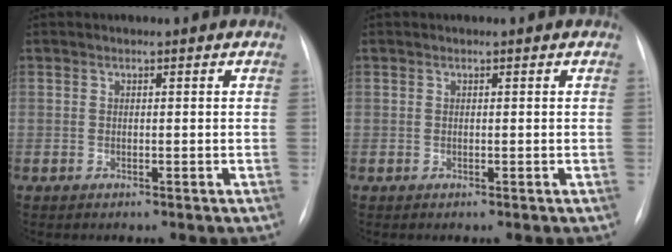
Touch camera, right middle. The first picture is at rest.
{"total": 0.0}